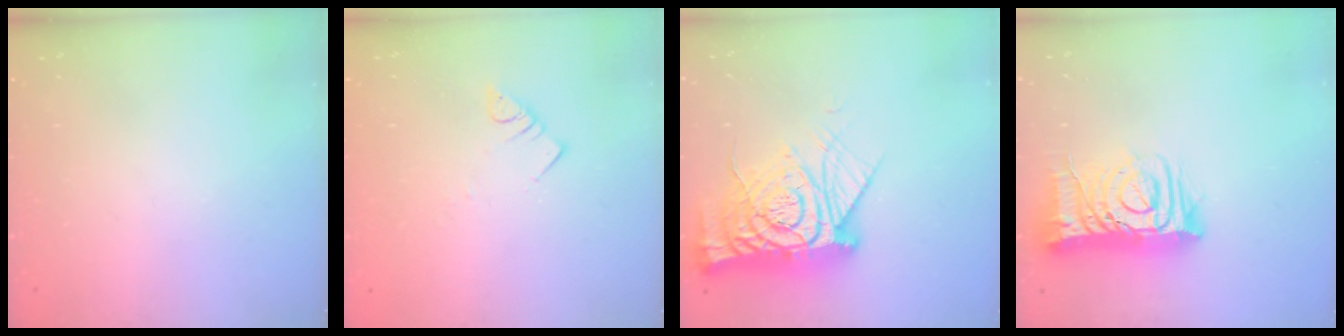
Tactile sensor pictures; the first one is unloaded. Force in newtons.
{"total": 2.8, "press": 2.8, "slide": 0.2}
{"total": 22.0, "press": 21.9, "slide": 2.2}
{"total": 13.2, "press": 13.1, "slide": 1.8}